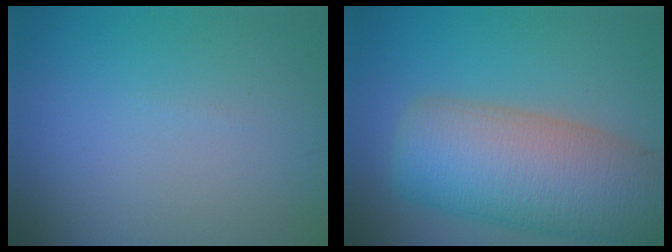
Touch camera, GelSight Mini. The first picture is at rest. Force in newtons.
{"total": 12.7, "press": 12.7, "slide": 1.0}